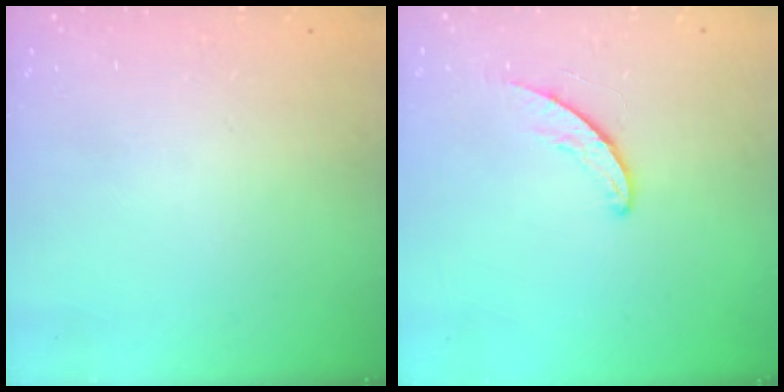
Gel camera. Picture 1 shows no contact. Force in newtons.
{"total": 5.6, "press": 5.5, "slide": 0.5}